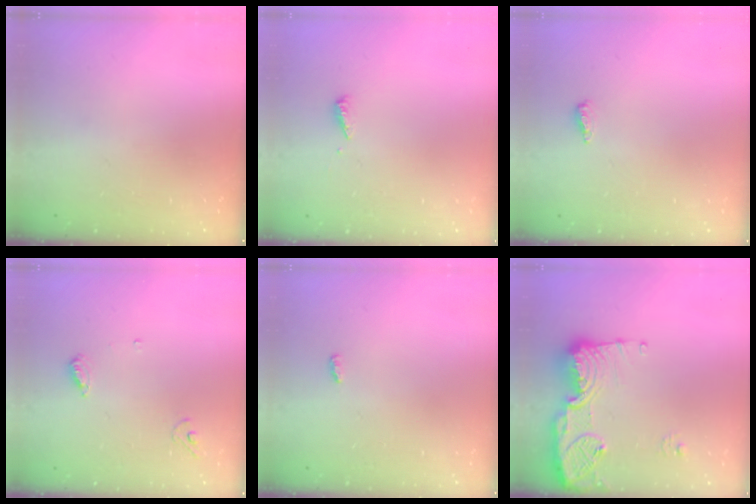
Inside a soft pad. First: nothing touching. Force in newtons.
{"total": 2.5, "press": 2.5, "slide": 0.1}
{"total": 4.6, "press": 4.4, "slide": 1.1}
{"total": 5.9, "press": 5.9, "slide": 0.6}
{"total": 2.9, "press": 2.6, "slide": 1.3}
{"total": 15.8, "press": 15.7, "slide": 1.4}